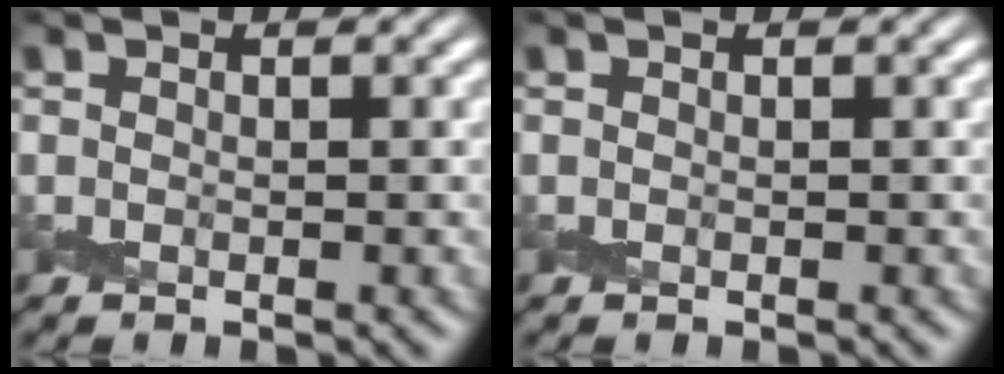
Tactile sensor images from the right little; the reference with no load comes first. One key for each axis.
{"total": 0.0}